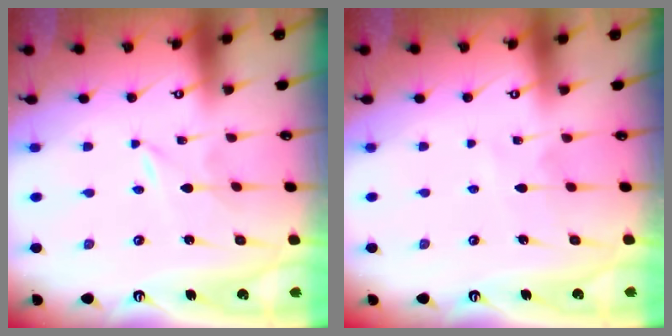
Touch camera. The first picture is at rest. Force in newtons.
{"total": 4.4, "press": 4.4, "slide": 0.4}